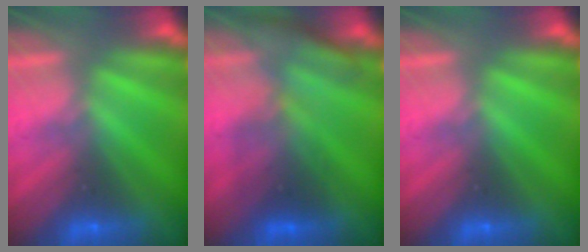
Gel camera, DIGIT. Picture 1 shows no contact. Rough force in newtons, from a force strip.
{"total": 2.7}
{"total": 0.0}